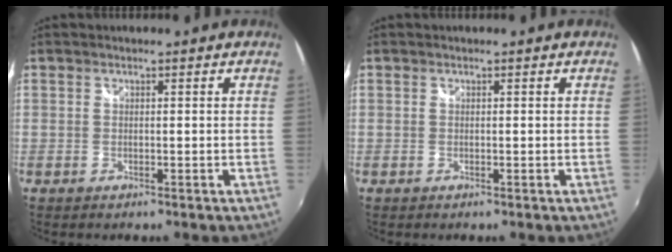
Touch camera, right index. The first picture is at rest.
{"total": 0.0}